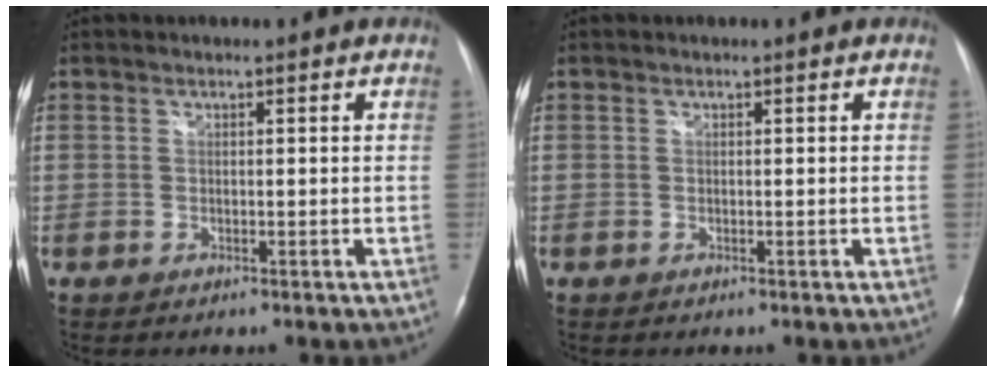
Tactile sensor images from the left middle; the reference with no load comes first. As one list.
[{"total": 0.0}]